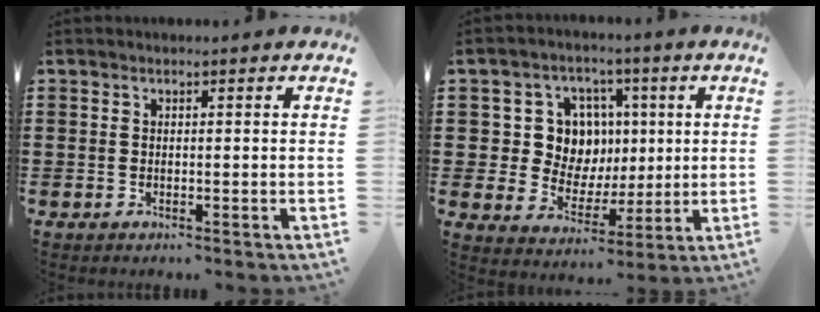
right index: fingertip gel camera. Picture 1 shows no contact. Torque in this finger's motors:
{"motor_torque": [0.75, -0.10, 0.65, 0.07]}